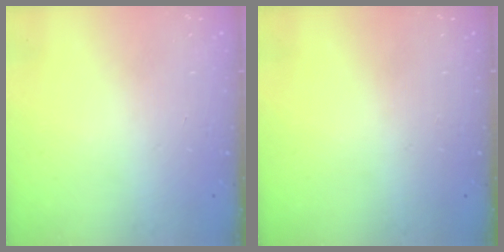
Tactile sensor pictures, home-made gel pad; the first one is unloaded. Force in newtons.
{"total": 0.0}